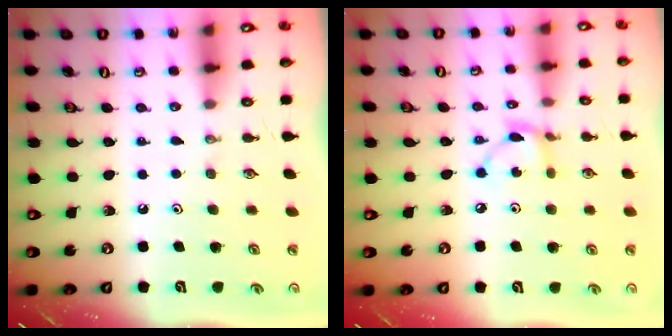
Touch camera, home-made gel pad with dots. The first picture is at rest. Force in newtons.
{"total": 4.8, "press": 4.8, "slide": 0.1}